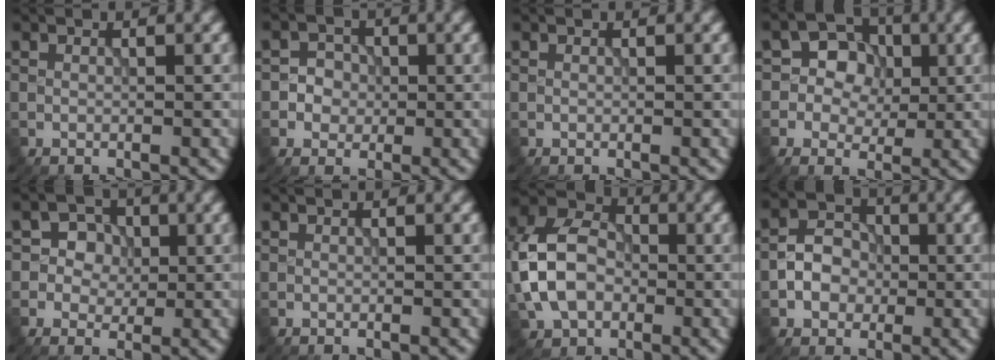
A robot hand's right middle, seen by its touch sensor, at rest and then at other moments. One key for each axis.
{"total": 2.5, "fx": -0.4, "fy": 2.4, "fz": 0.6, "tx": 0.008, "ty": 0.004, "tz": -0.020}
{"total": 0.0}
{"total": 4.5, "fx": 0.4, "fy": 3.9, "fz": 2.2, "tx": -0.025, "ty": 0.008, "tz": -0.012}
{"total": 3.3, "fx": 0.4, "fy": 3.1, "fz": 1.2, "tx": -0.013, "ty": 0.003, "tz": -0.001}
{"total": 0.0}
{"total": 8.5, "fx": -1.2, "fy": 6.3, "fz": 5.7, "tx": -0.125, "ty": 0.012, "tz": -0.038}
{"total": 3.5, "fx": -0.8, "fy": 3.0, "fz": 1.8, "tx": -0.025, "ty": 0.005, "tz": -0.018}